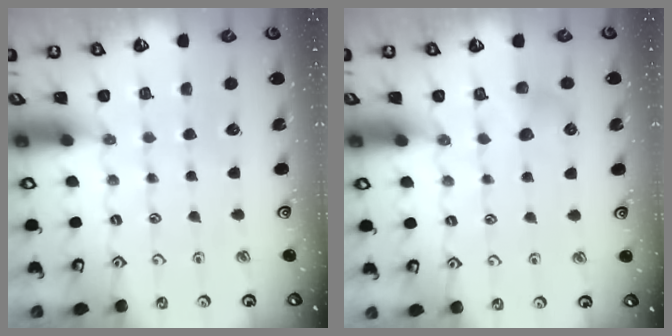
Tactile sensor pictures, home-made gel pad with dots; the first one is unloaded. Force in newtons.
{"total": 4.8, "press": 4.8, "slide": 0.4}